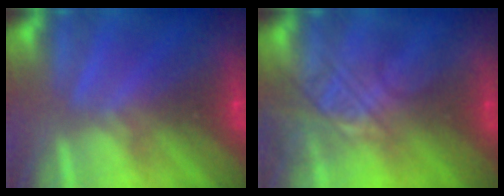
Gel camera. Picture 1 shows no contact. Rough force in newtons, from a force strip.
{"total": 2.4}